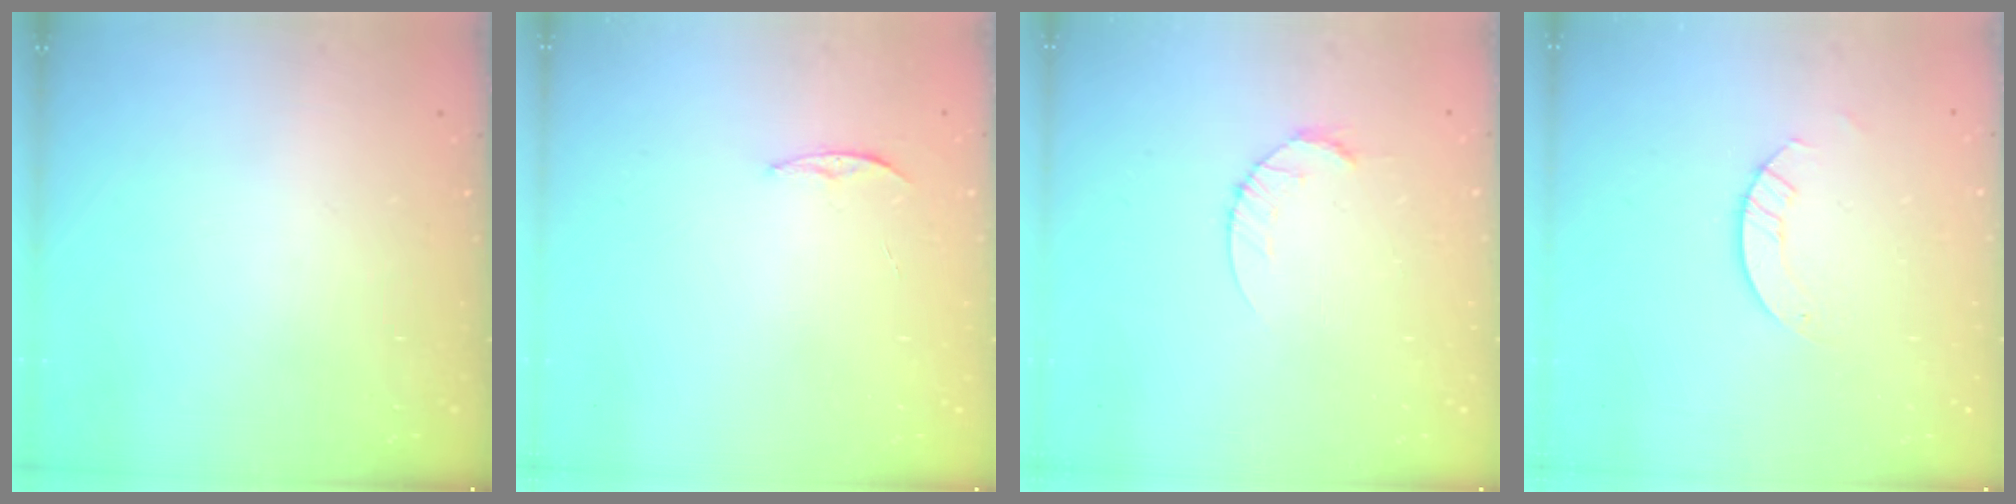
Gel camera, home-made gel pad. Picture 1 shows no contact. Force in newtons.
{"total": 3.7, "press": 3.7, "slide": 0.5}
{"total": 3.7, "press": 3.6, "slide": 0.4}
{"total": 3.0, "press": 3.0, "slide": 0.3}